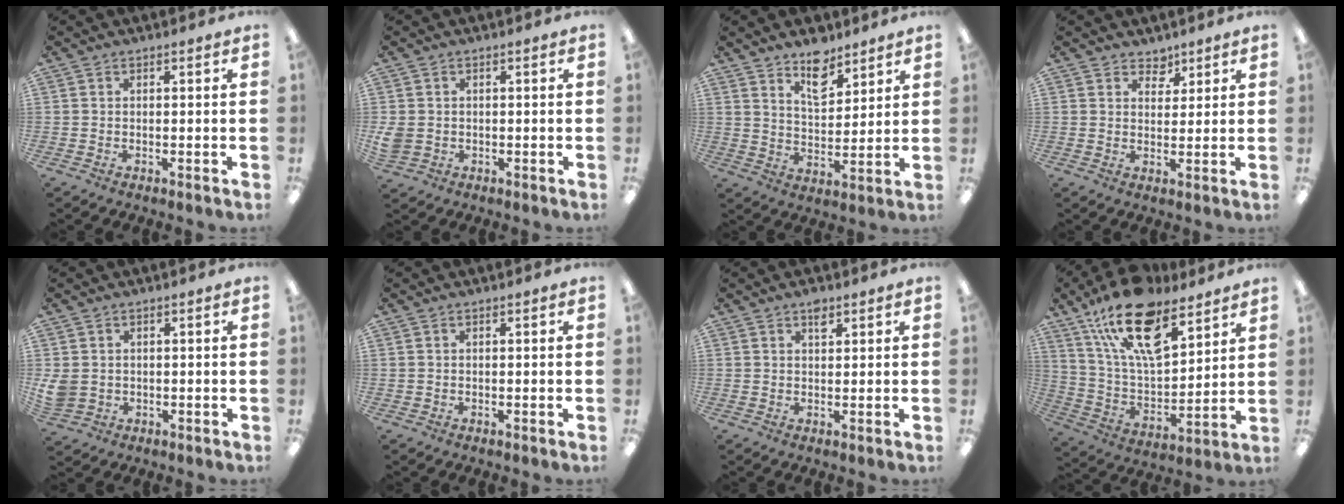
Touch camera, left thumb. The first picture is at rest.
{"total": 3.2, "force": [-0.2, 2.9, 1.3], "torque": [-0.022, -0.001, -0.004]}
{"total": 9.1, "force": [7.0, 4.3, 3.9], "torque": [-0.050, -0.040, 0.123]}
{"total": 3.9, "force": [3.1, 2.3, 0.3], "torque": [0.008, -0.020, 0.054]}
{"total": 3.9, "force": [0.5, 3.5, 1.6], "torque": [-0.046, 0.002, 0.010]}
{"total": 0.5, "force": [0.3, 0.4, 0.0], "torque": [-0.001, 0.004, 0.004]}
{"total": 2.7, "force": [1.8, 1.2, 1.5], "torque": [-0.018, -0.006, 0.029]}
{"total": 21.8, "force": [14.1, 9.4, 13.7], "torque": [-0.240, -0.071, 0.250]}